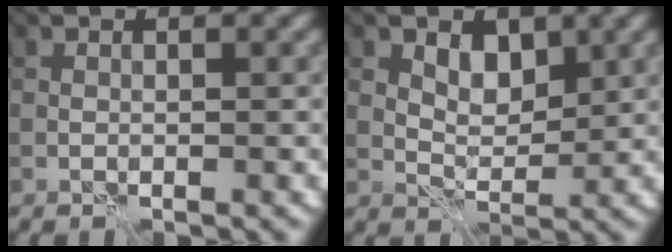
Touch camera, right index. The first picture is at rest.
{"total": 2.7, "force": [1.4, 1.7, 1.5], "torque": [-0.030, -0.009, 0.020]}